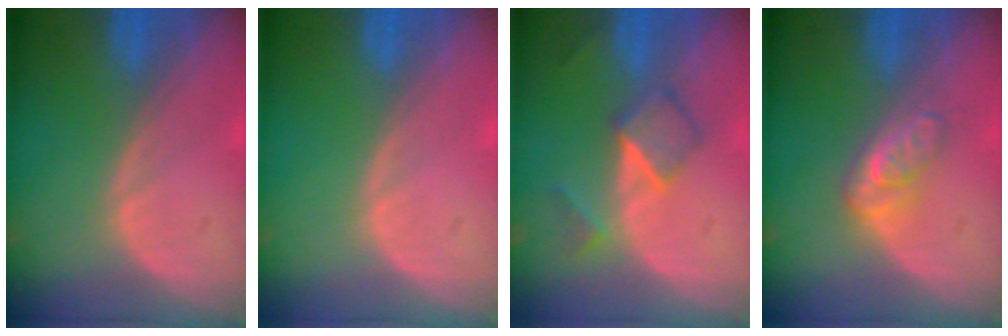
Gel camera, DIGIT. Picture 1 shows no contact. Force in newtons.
{"total": 0.0}
{"total": 5.4, "press": 4.7, "slide": 2.5}
{"total": 4.8, "press": 4.2, "slide": 2.3}